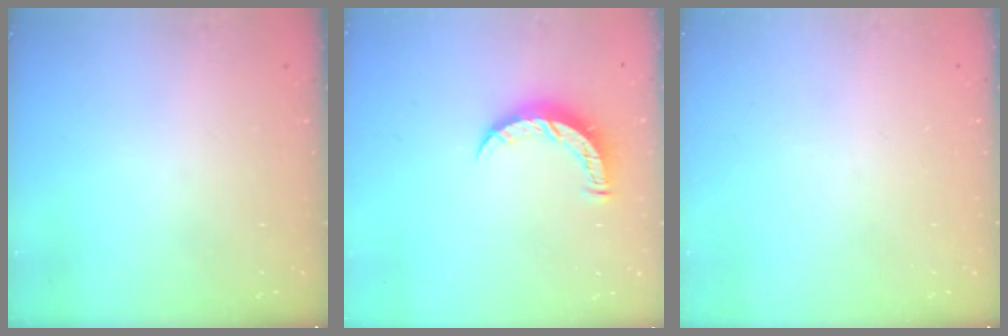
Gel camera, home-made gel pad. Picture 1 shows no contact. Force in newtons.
{"total": 7.7, "press": 7.7, "slide": 0.3}
{"total": 0.0}